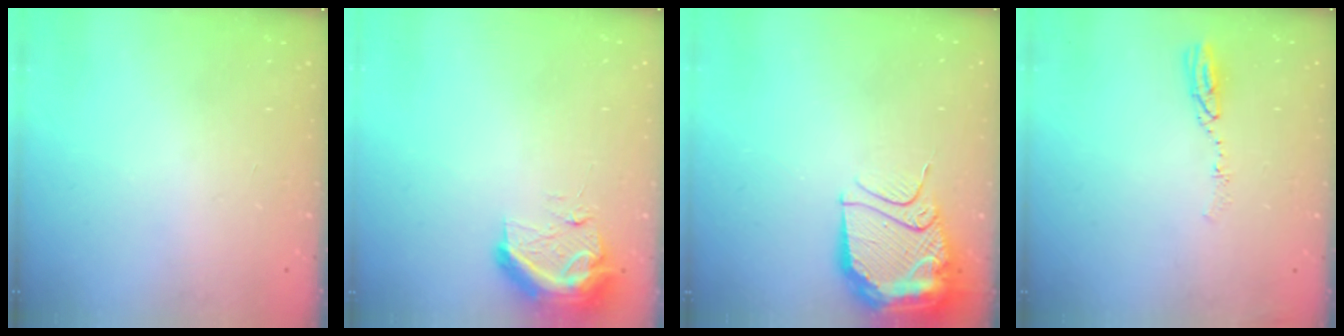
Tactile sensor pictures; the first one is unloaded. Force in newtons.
{"total": 14.4, "press": 11.8, "slide": 8.4}
{"total": 14.2, "press": 14.2, "slide": 1.4}
{"total": 5.2, "press": 5.1, "slide": 0.4}